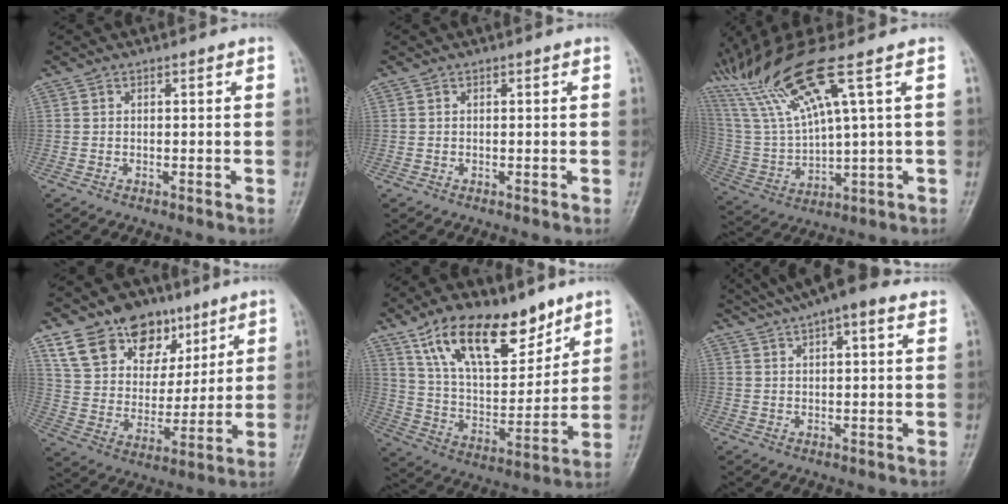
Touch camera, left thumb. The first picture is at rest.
{"total": 0.0}
{"total": 17.7, "force": [10.2, 1.8, 14.4], "torque": [-0.305, -0.026, 0.204]}
{"total": 17.6, "force": [10.9, 11.7, 7.4], "torque": [-0.079, -0.040, 0.197]}
{"total": 20.8, "force": [13.3, 9.6, 12.8], "torque": [-0.172, -0.055, 0.241]}
{"total": 13.1, "force": [9.3, 3.7, 8.5], "torque": [-0.126, 0.016, 0.142]}